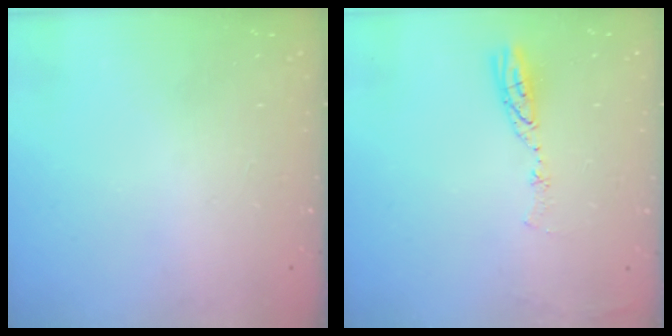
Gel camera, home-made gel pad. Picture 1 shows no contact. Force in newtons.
{"total": 5.9, "press": 5.8, "slide": 0.7}